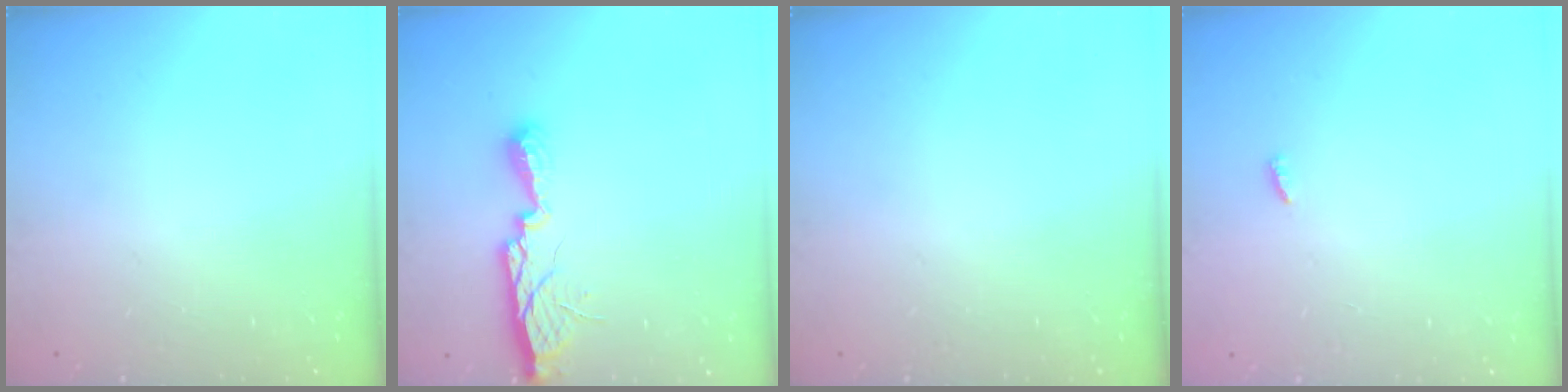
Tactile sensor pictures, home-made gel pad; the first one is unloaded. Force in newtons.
{"total": 10.1, "press": 10.1, "slide": 0.7}
{"total": 0.0}
{"total": 1.9, "press": 1.9, "slide": 0.3}